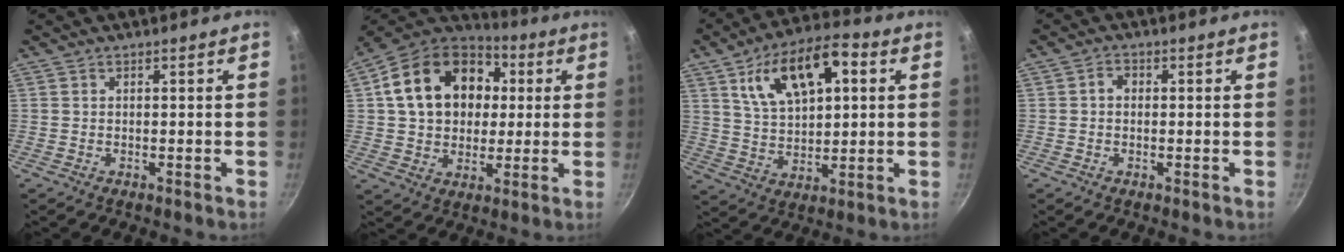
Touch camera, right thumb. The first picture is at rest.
{"total": 21.3, "force": [4.3, 16.1, 13.1], "torque": [-0.205, 0.027, 0.066]}
{"total": 16.7, "force": [5.7, 8.8, 13.1], "torque": [-0.193, 0.004, 0.099]}
{"total": 2.1, "force": [0.1, 1.7, 1.3], "torque": [-0.017, 0.007, -0.003]}